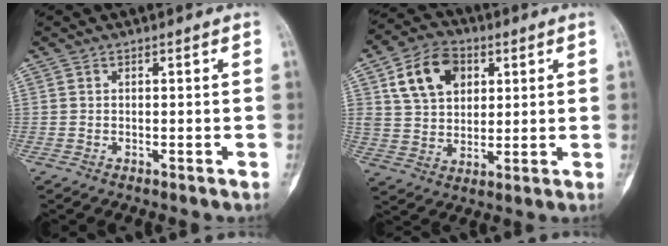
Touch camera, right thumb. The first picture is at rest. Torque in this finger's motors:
{"motor_torque": [-0.75, 1.21, 0.10, 0.10, 0.10]}